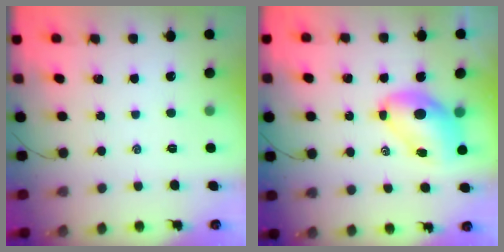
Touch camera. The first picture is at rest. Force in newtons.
{"total": 8.5, "press": 8.2, "slide": 2.1}